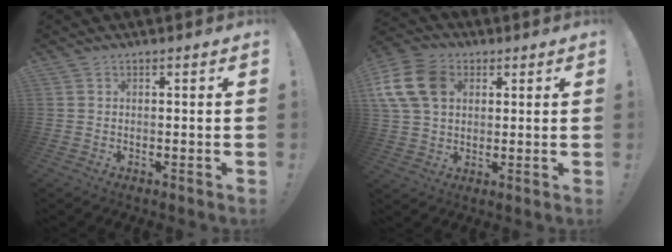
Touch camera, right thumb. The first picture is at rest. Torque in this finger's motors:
{"motor_torque": [1.26, 1.62, 0.18, 0.15, 0.29]}